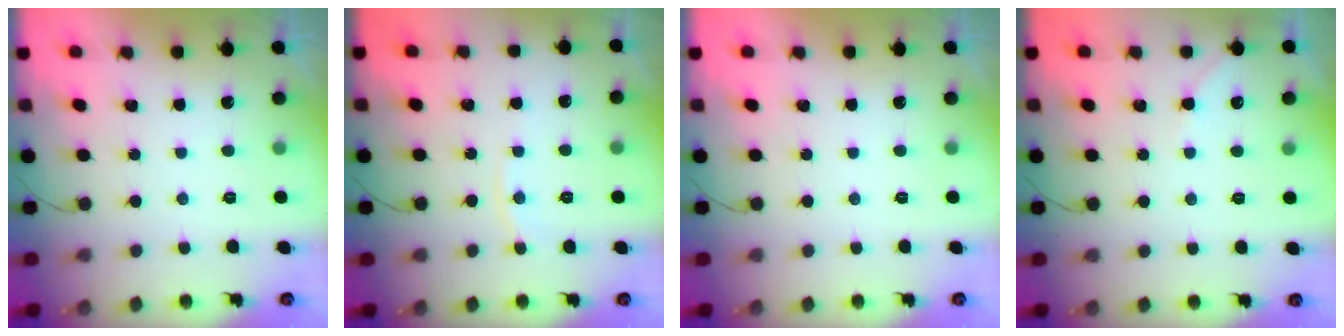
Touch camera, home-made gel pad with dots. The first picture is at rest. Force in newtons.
{"total": 4.5, "press": 4.5, "slide": 0.4}
{"total": 0.0}
{"total": 3.0, "press": 2.9, "slide": 0.5}